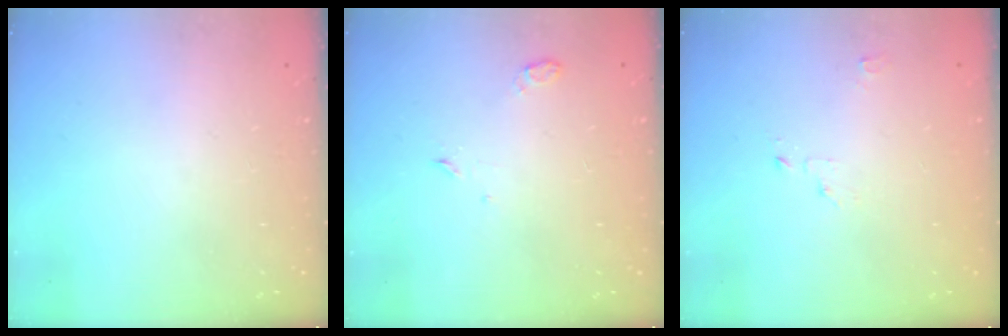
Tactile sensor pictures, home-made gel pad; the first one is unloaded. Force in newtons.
{"total": 3.0, "press": 2.9, "slide": 0.6}
{"total": 2.1, "press": 2.1, "slide": 0.2}